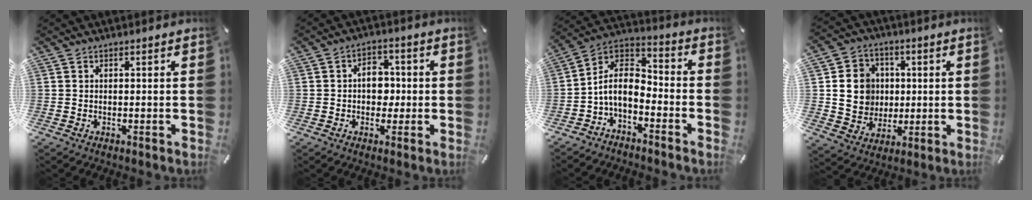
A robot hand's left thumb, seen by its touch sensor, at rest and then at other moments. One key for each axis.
{"total": 6.6, "fx": -0.3, "fy": 5.1, "fz": 4.2, "tx": -0.051, "ty": 0.004, "tz": -0.011}
{"total": 8.5, "fx": -4.0, "fy": 5.3, "fz": 5.3, "tx": -0.124, "ty": 0.008, "tz": -0.082}
{"total": 11.4, "fx": 1.0, "fy": 10.5, "fz": 4.3, "tx": -0.070, "ty": 0.006, "tz": 0.025}